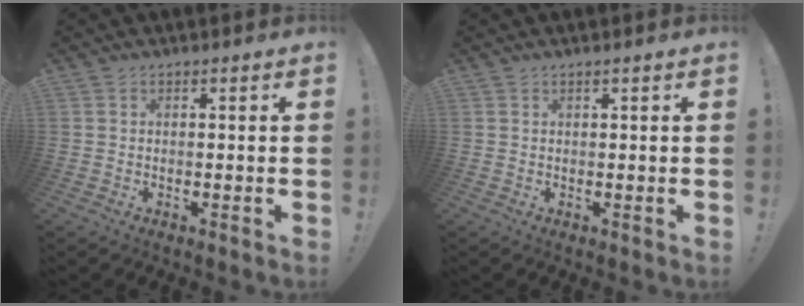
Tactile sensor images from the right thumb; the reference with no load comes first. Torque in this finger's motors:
{"motor_torque": [0.10, 0.01, -0.29, 0.18, 0.11]}